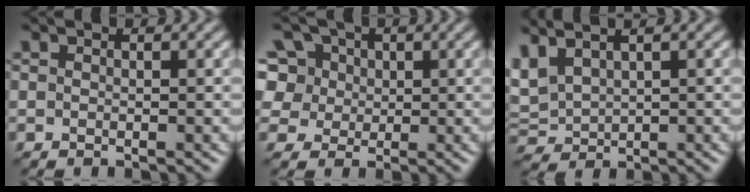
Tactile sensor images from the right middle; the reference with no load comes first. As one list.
[{"total": 10.0, "force": [4.2, 7.9, 4.4], "torque": [-0.109, 0.045, 0.063]}, {"total": 3.4, "force": [1.6, 2.2, 2.1], "torque": [-0.055, 0.013, 0.044]}]